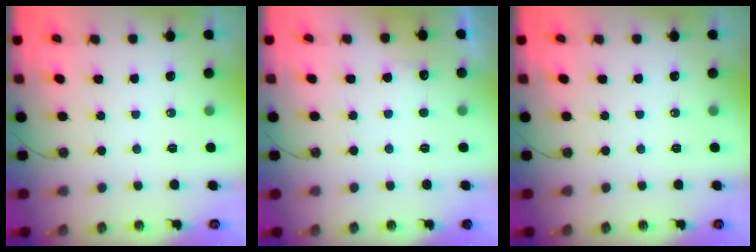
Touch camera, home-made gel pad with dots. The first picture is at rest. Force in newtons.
{"total": 5.3, "press": 5.2, "slide": 1.2}
{"total": 0.0}